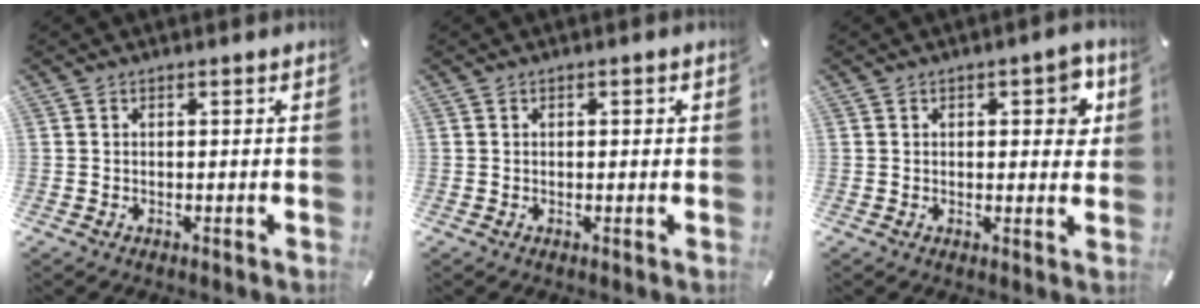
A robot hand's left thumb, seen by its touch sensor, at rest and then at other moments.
{"total": 0.7, "force": [0.0, 0.4, 0.5], "torque": [-0.010, 0.002, -0.001]}
{"total": 5.3, "force": [1.5, 2.8, 4.2], "torque": [-0.045, -0.004, 0.017]}